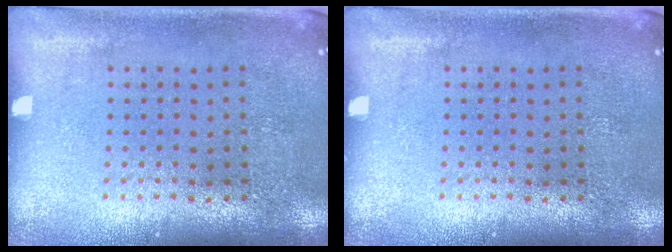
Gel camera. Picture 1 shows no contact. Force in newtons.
{"total": 0.0}